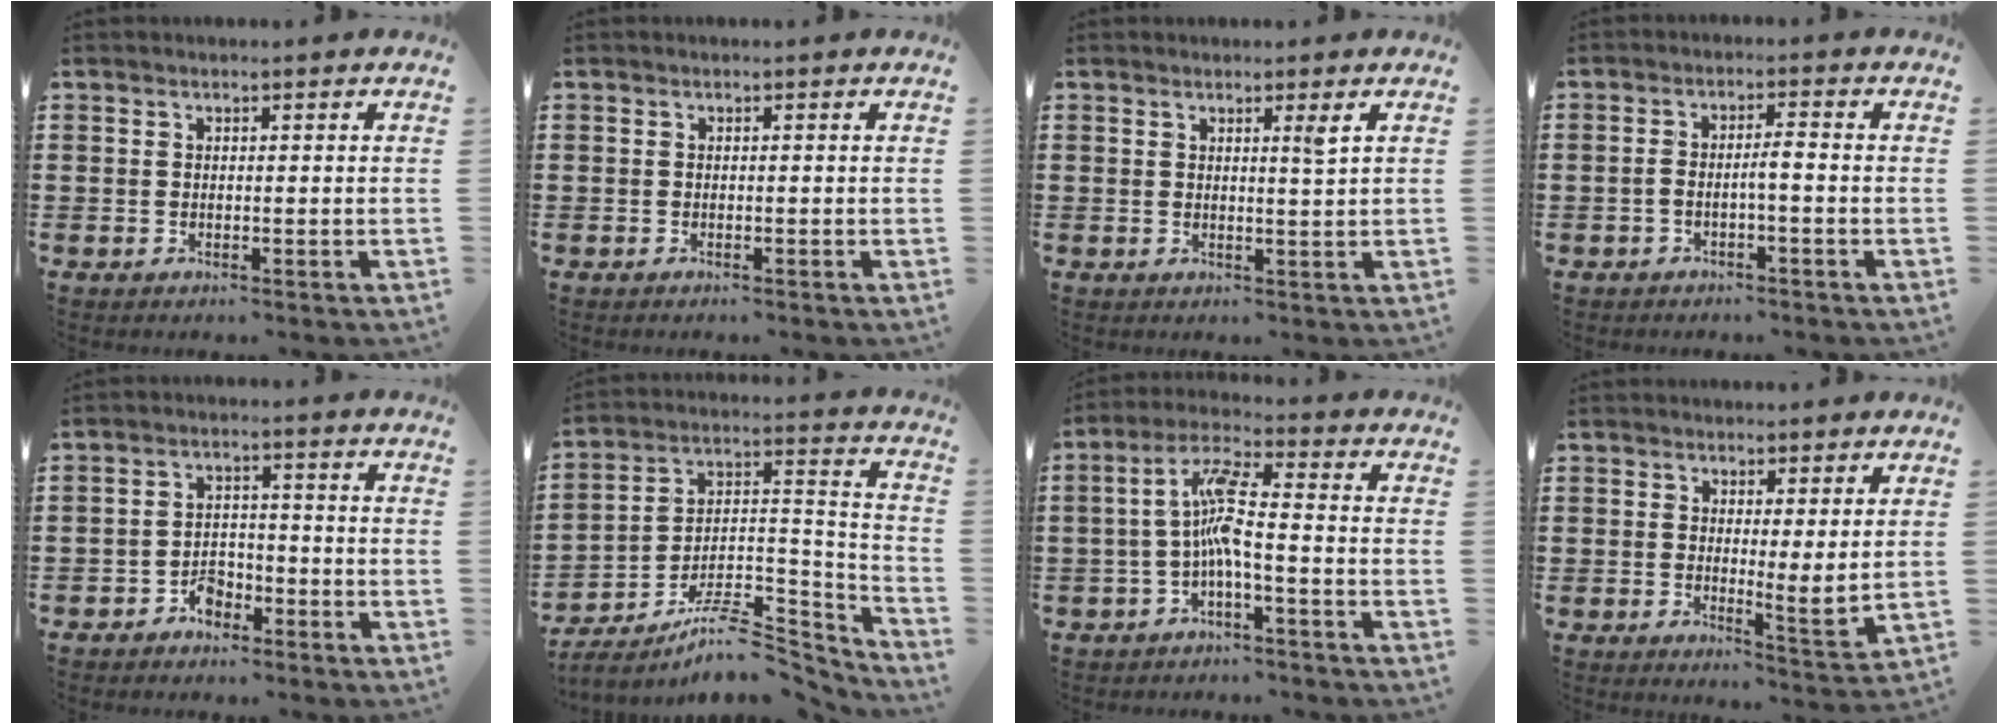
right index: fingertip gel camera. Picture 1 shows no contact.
{"total": 0.0}
{"total": 1.9, "force": [0.8, -0.5, 1.6], "torque": [-0.023, -0.008, 0.010]}
{"total": 2.4, "force": [-1.0, 0.1, 2.2], "torque": [-0.042, 0.002, -0.020]}
{"total": 3.3, "force": [-2.4, 1.8, 1.2], "torque": [-0.027, 0.007, -0.049]}
{"total": 8.8, "force": [-7.3, 2.5, 4.0], "torque": [-0.067, 0.016, -0.142]}
{"total": 7.4, "force": [-1.5, 1.1, 7.1], "torque": [-0.150, -0.002, -0.034]}
{"total": 3.7, "force": [2.5, 0.7, 2.5], "torque": [-0.043, -0.019, 0.043]}